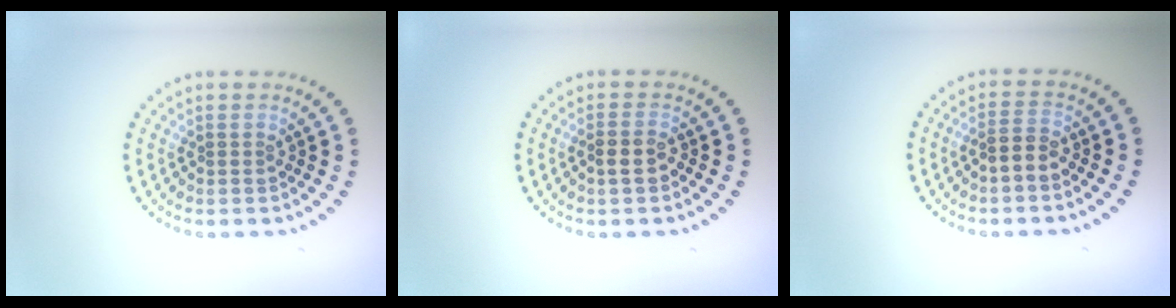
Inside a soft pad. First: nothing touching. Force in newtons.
{"total": 1.2, "press": 1.1, "slide": 0.3}
{"total": 1.7, "press": 1.5, "slide": 0.8}